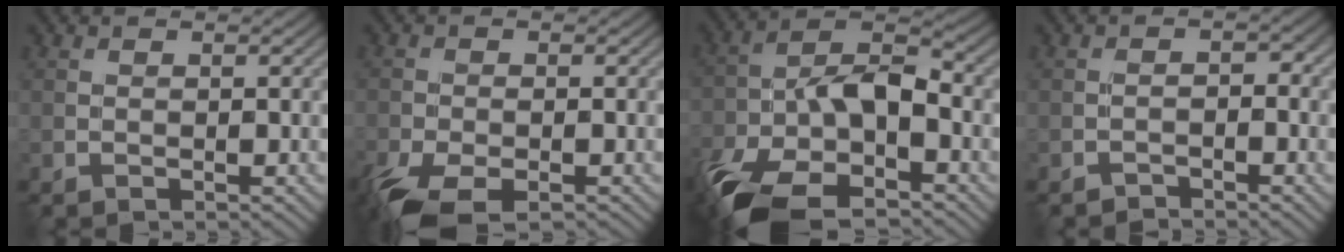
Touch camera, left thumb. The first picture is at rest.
{"total": 6.7, "force": [-4.4, 2.6, 4.3], "torque": [-0.089, -0.021, -0.084]}
{"total": 13.7, "force": [-6.9, 6.2, 10.1], "torque": [-0.207, -0.023, -0.136]}
{"total": 1.7, "force": [-1.4, 0.7, 0.5], "torque": [-0.005, 0.005, -0.029]}